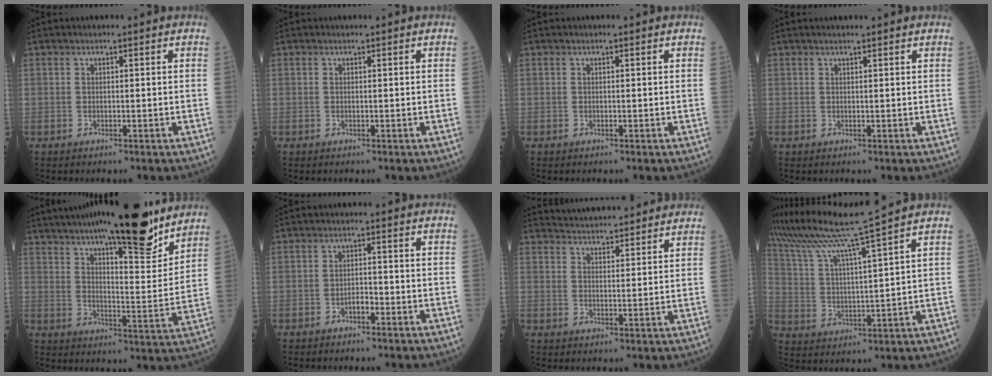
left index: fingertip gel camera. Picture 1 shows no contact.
{"total": 0.0}
{"total": 0.0}
{"total": 2.2, "force": [1.8, -0.3, 1.1], "torque": [-0.013, 0.012, 0.023]}
{"total": 21.1, "force": [16.5, 3.4, 12.6], "torque": [-0.196, -0.005, 0.235]}
{"total": 2.0, "force": [-1.6, 0.5, 1.0], "torque": [-0.014, -0.002, -0.027]}
{"total": 12.0, "force": [11.3, 1.6, 3.5], "torque": [-0.052, 0.015, 0.151]}
{"total": 13.4, "force": [11.4, -3.5, 6.0], "torque": [-0.122, -0.018, 0.197]}